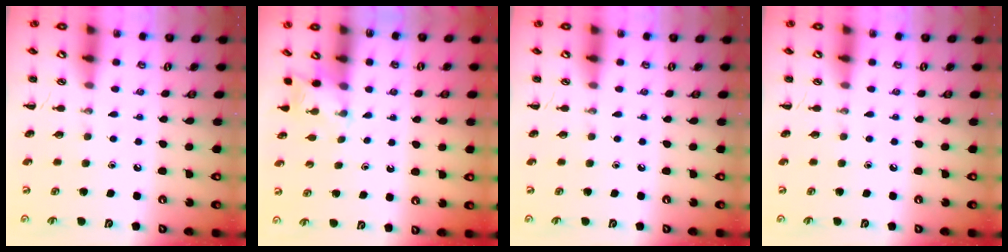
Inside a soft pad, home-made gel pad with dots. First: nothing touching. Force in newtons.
{"total": 2.6, "press": 2.5, "slide": 0.9}
{"total": 0.0}
{"total": 0.0}